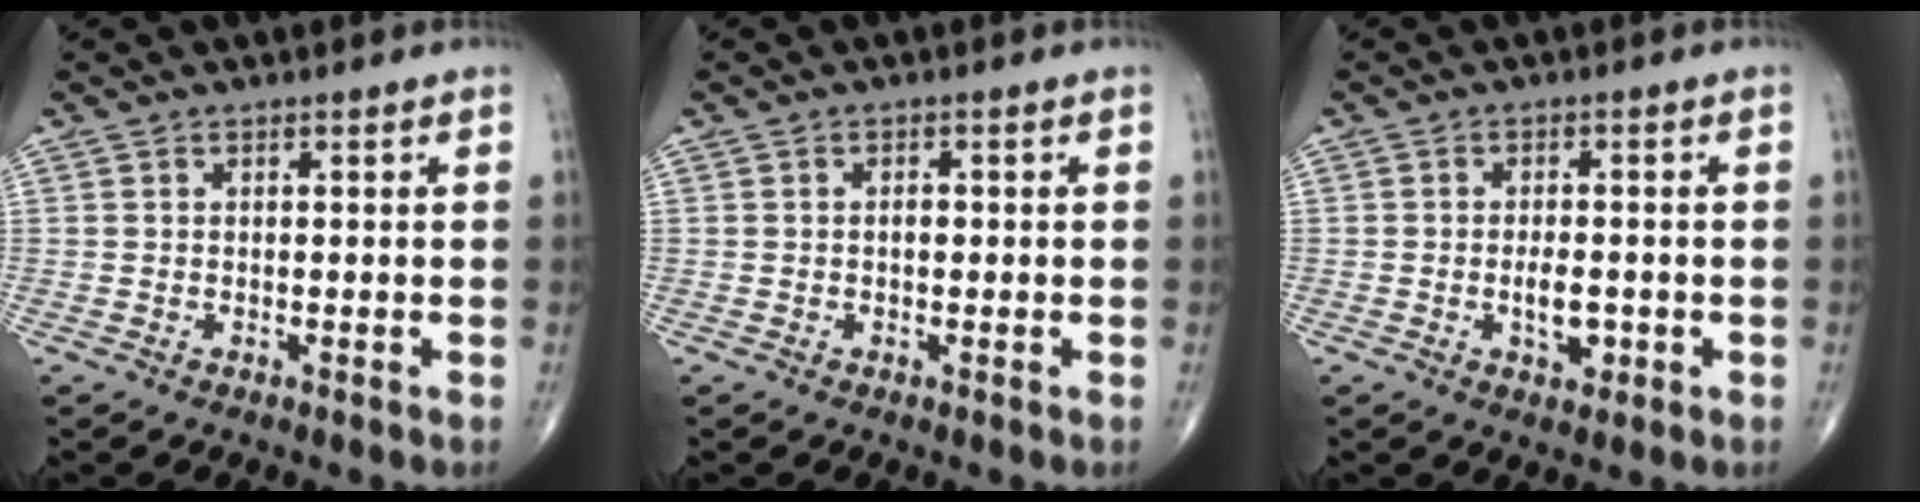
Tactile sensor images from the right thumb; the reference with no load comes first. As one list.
[{"total": 1.2, "force": [-0.1, 0.8, 1.0], "torque": [-0.012, 0.002, -0.005]}, {"total": 4.3, "force": [-1.1, 2.3, 3.5], "torque": [-0.051, 0.001, -0.016]}]